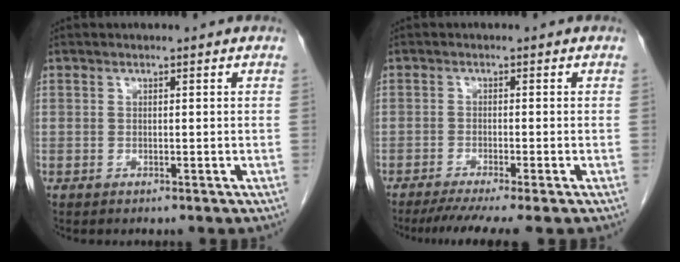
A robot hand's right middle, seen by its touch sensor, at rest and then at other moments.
{"total": 7.0, "force": [-5.6, -0.5, 4.2], "torque": [-0.058, -0.017, -0.088]}